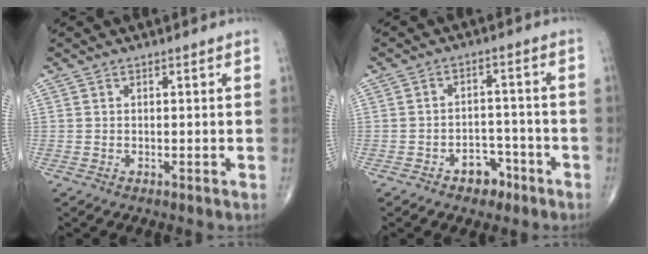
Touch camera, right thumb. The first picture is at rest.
{"total": 5.2, "force": [-3.2, 3.4, 2.2], "torque": [-0.005, 0.035, -0.046]}